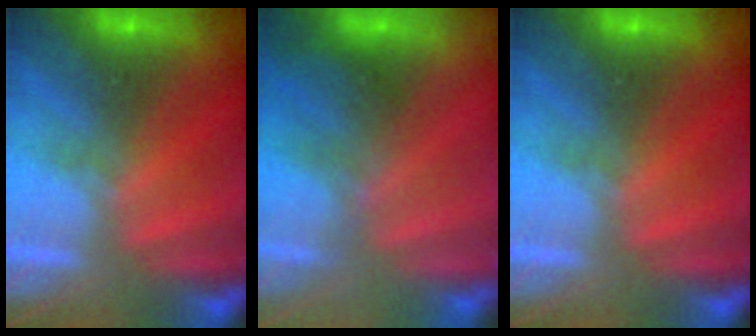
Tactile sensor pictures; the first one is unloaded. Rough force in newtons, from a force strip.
{"total": 4.6}
{"total": 0.0}